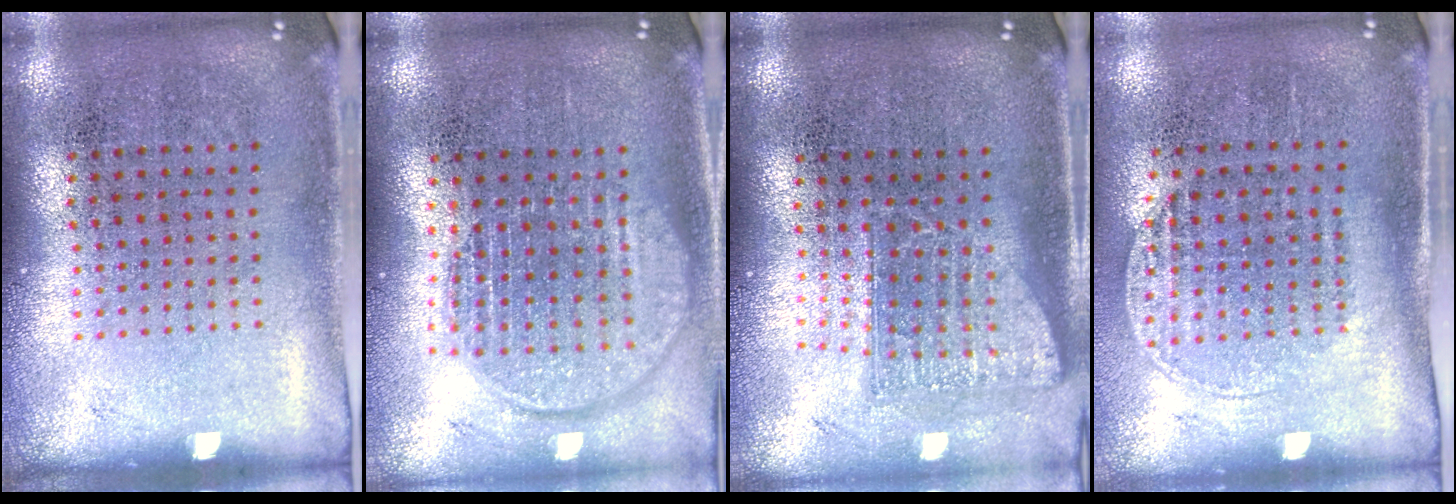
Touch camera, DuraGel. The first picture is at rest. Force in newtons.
{"total": 1.8, "press": 1.5, "slide": 1.0}
{"total": 1.7, "press": 1.3, "slide": 1.1}
{"total": 1.4, "press": 1.2, "slide": 0.7}